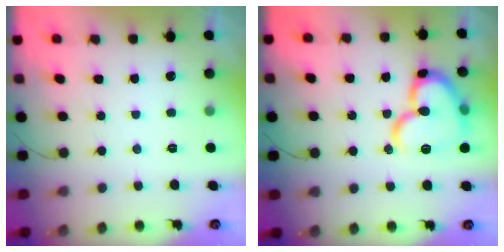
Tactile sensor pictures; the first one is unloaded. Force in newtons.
{"total": 17.7, "press": 17.6, "slide": 1.8}